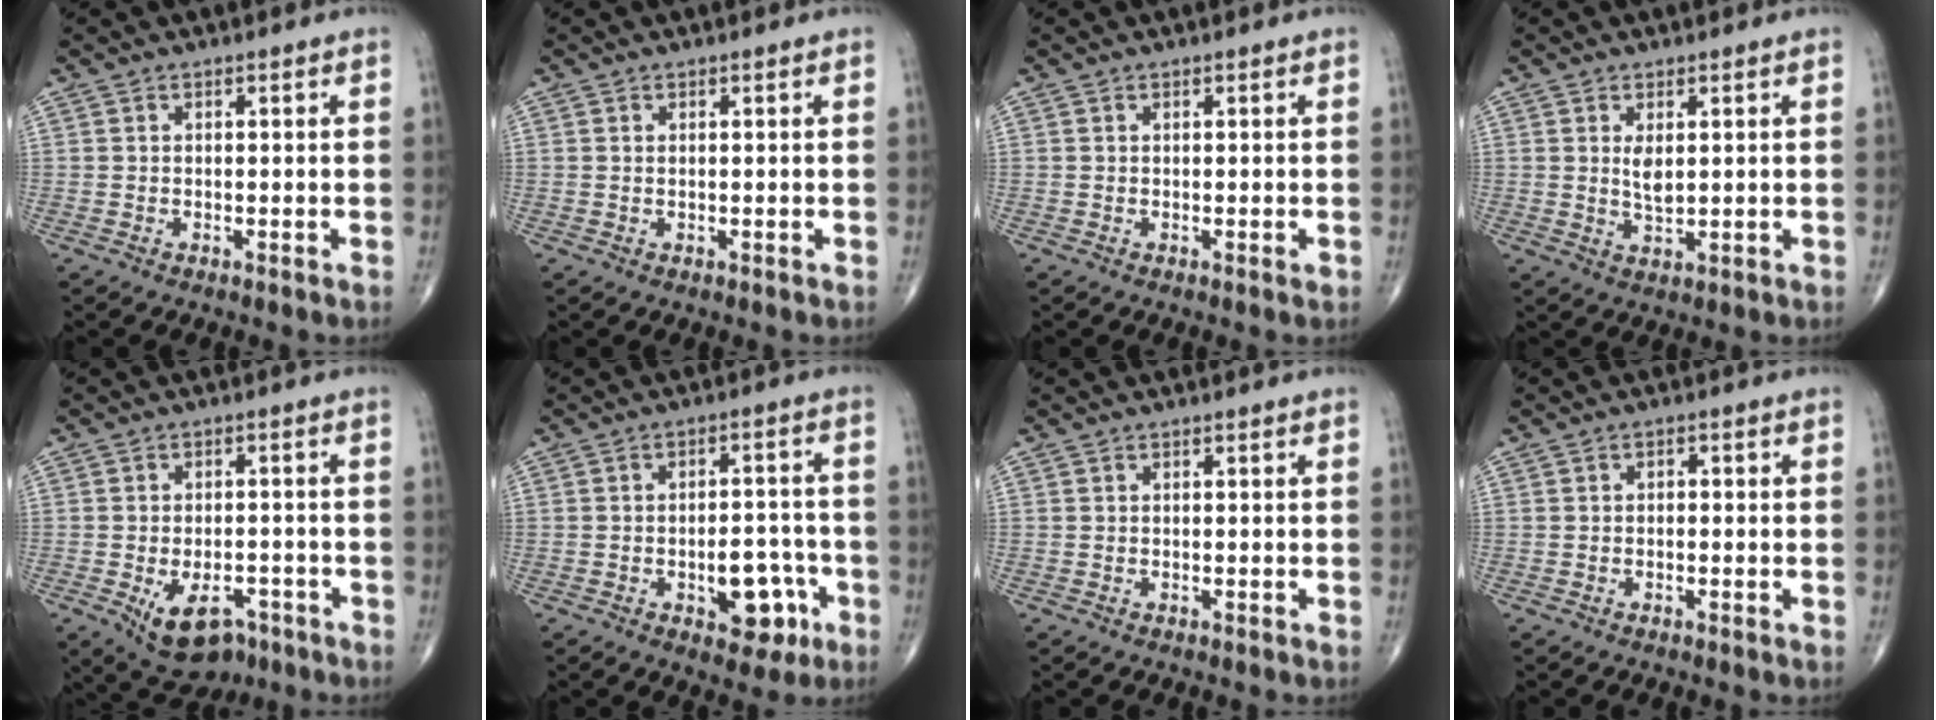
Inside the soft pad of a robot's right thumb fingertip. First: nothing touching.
{"total": 0.0}
{"total": 0.5, "force": [-0.1, 0.1, 0.5], "torque": [-0.007, -0.003, -0.002]}
{"total": 3.1, "force": [0.8, 1.4, 2.7], "torque": [-0.042, -0.011, 0.019]}
{"total": 9.8, "force": [-4.8, 5.7, 6.4], "torque": [-0.083, 0.015, -0.064]}
{"total": 9.5, "force": [-3.6, 5.2, 7.2], "torque": [-0.069, 0.029, -0.041]}
{"total": 0.0}
{"total": 0.9, "force": [-0.1, 0.7, 0.6], "torque": [0.002, 0.006, -0.005]}